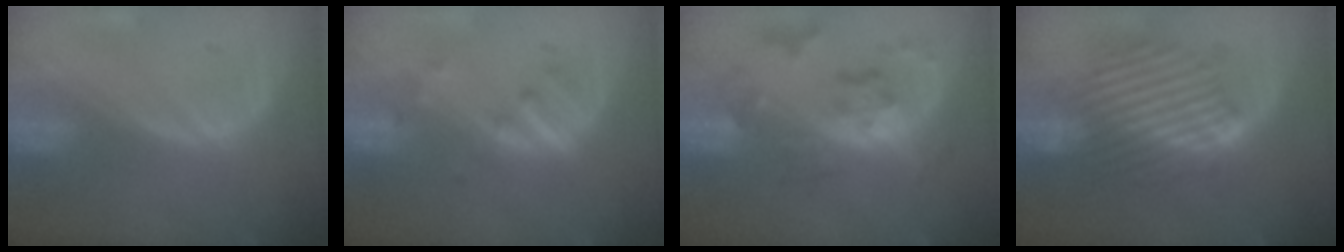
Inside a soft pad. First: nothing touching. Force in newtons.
{"total": 3.6, "press": 3.6, "slide": 0.5}
{"total": 8.1, "press": 7.0, "slide": 4.0}
{"total": 9.0, "press": 8.8, "slide": 1.8}